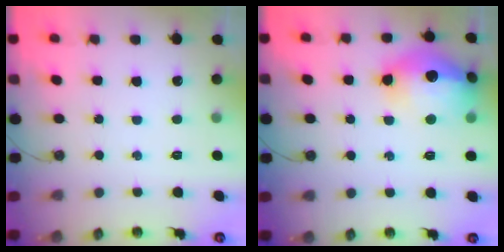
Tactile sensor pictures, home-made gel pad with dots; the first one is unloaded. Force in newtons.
{"total": 18.2, "press": 18.2, "slide": 1.5}